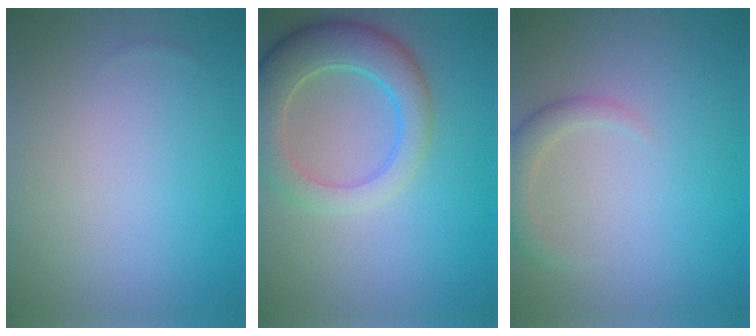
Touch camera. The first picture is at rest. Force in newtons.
{"total": 6.2, "press": 6.2, "slide": 0.5}
{"total": 2.4, "press": 2.3, "slide": 0.3}